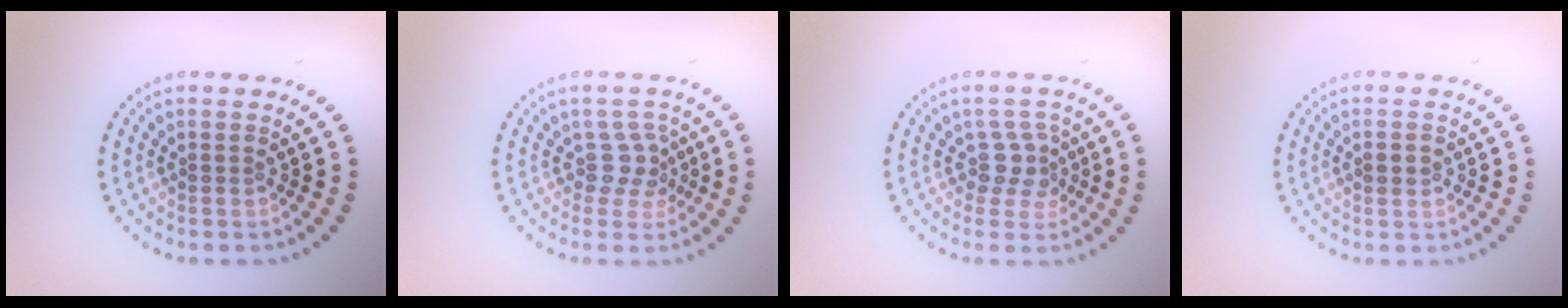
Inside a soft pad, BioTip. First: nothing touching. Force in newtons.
{"total": 2.4, "press": 1.7, "slide": 1.8}
{"total": 2.4, "press": 1.7, "slide": 1.7}
{"total": 1.7, "press": 1.7, "slide": 0.1}